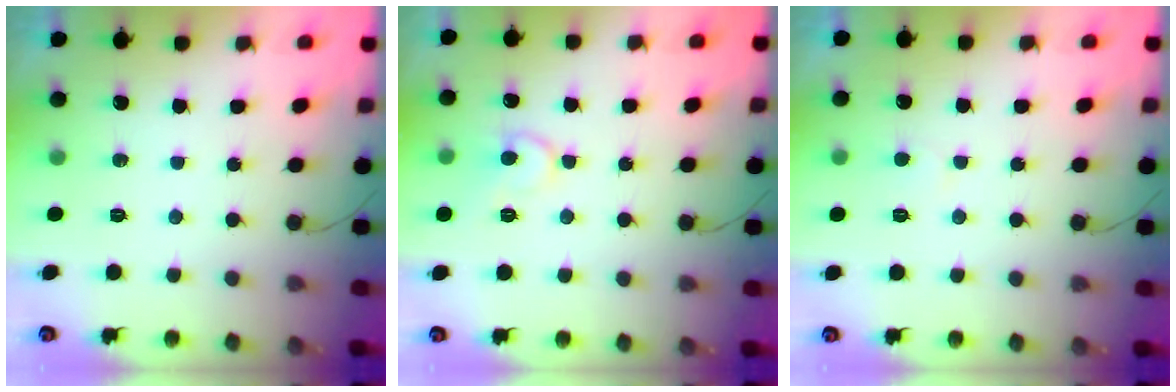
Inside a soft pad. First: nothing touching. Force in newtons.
{"total": 8.3, "press": 8.3, "slide": 0.8}
{"total": 3.4, "press": 3.4, "slide": 0.3}